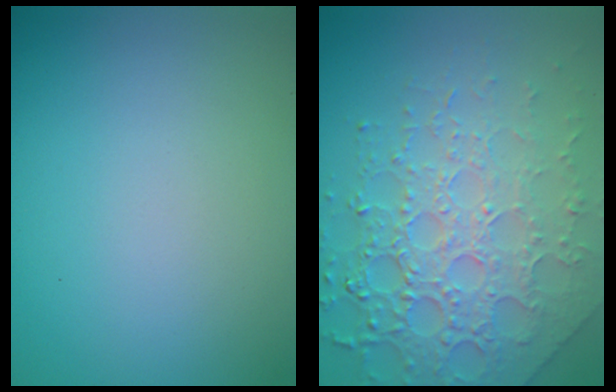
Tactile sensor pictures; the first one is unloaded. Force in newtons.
{"total": 8.1, "press": 5.6, "slide": 5.9}